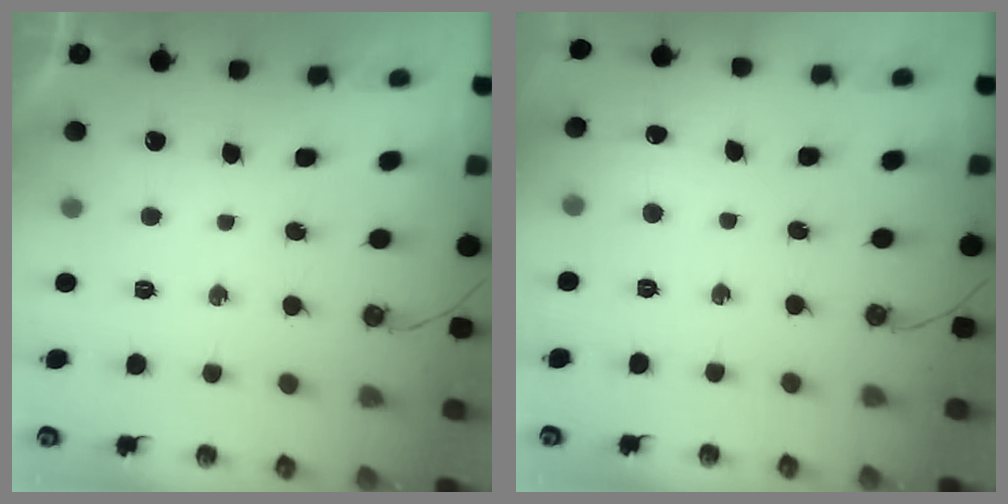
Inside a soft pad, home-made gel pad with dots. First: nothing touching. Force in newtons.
{"total": 4.1, "press": 4.0, "slide": 0.5}